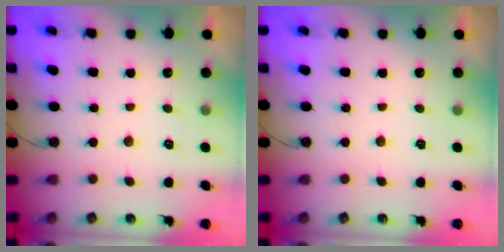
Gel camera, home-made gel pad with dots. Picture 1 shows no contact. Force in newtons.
{"total": 0.0}